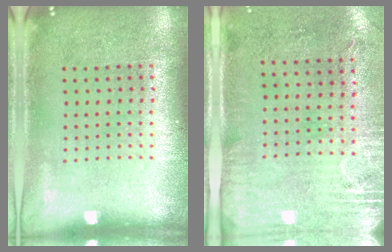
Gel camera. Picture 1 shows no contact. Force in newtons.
{"total": 2.9, "press": 2.4, "slide": 1.7}